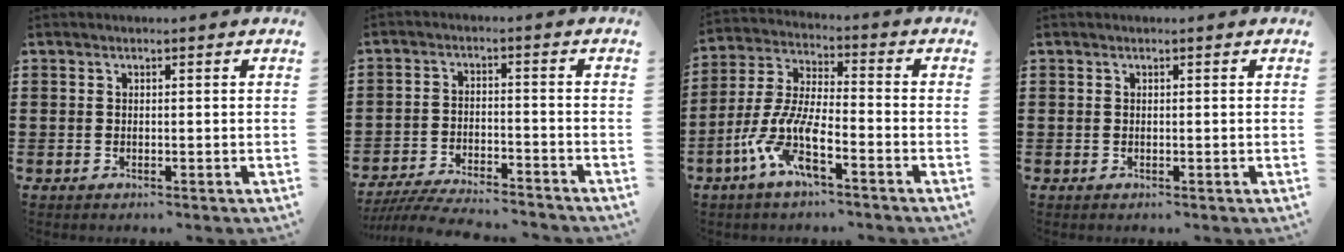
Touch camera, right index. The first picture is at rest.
{"total": 5.2, "force": [-5.0, 0.0, 1.3], "torque": [-0.029, -0.006, -0.099]}
{"total": 8.8, "force": [-5.4, 2.0, 6.6], "torque": [-0.181, -0.020, -0.115]}
{"total": 0.0}